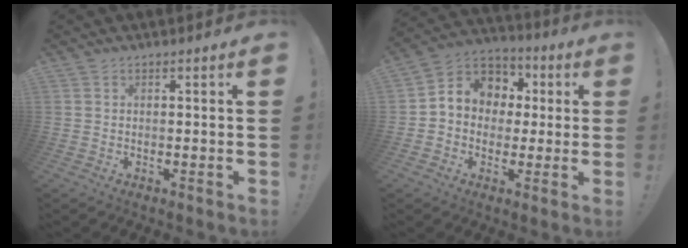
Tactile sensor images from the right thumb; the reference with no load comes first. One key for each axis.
{"total": 9.3, "fx": 1.0, "fy": 8.5, "fz": 3.5, "tx": -0.046, "ty": 0.000, "tz": 0.026}